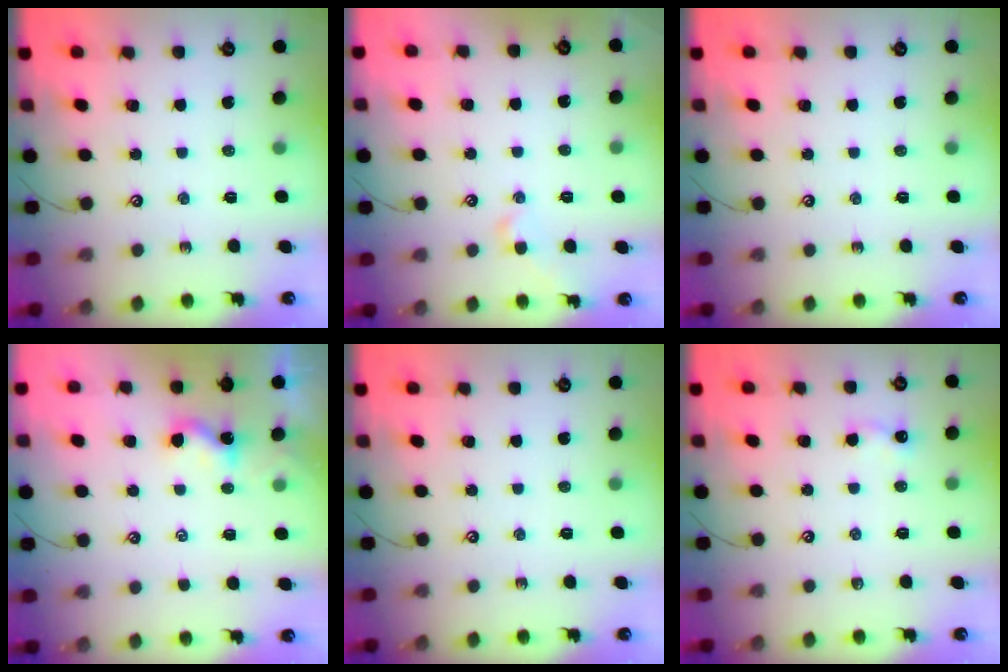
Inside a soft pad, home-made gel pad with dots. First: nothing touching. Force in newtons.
{"total": 1.1, "press": 1.1, "slide": 0.2}
{"total": 0.0}
{"total": 1.9, "press": 1.9, "slide": 0.1}
{"total": 0.0}
{"total": 4.5, "press": 4.5, "slide": 0.6}